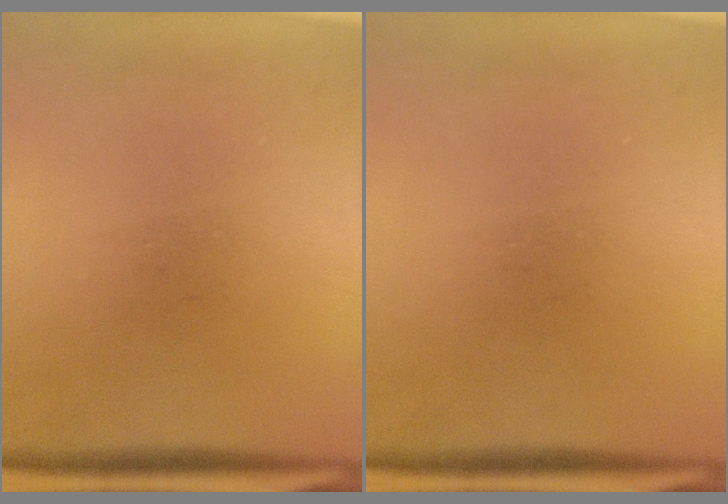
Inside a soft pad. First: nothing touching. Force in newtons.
{"total": 0.0}